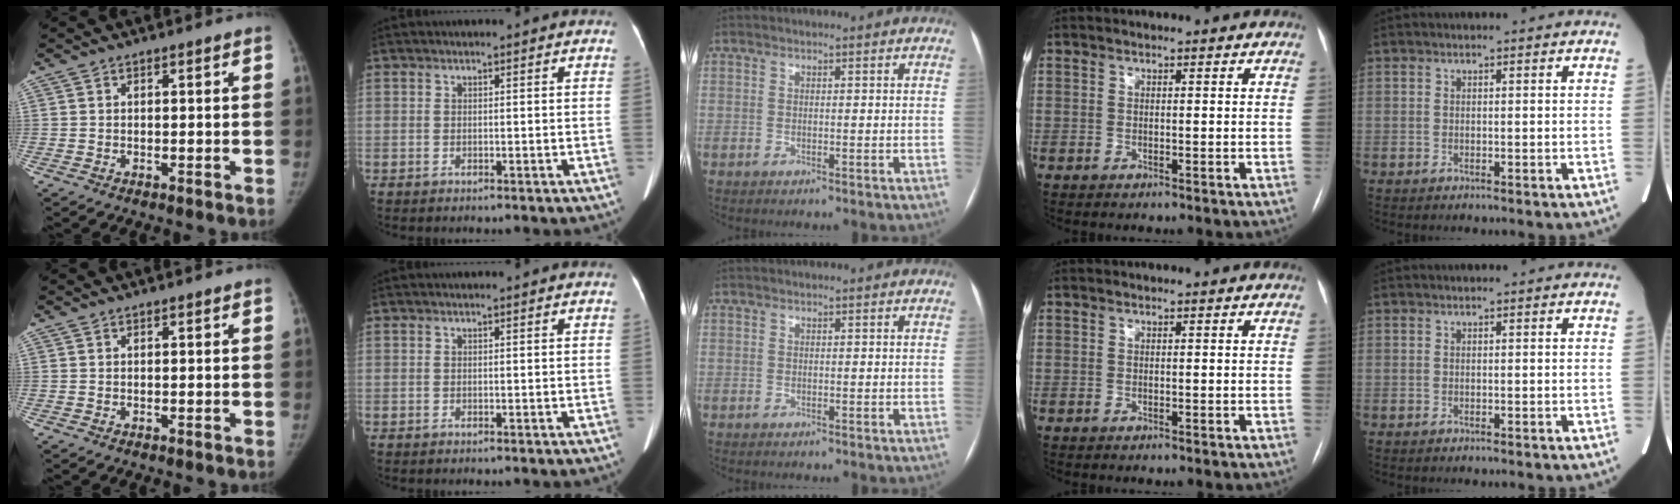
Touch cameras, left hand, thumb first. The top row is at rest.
{}